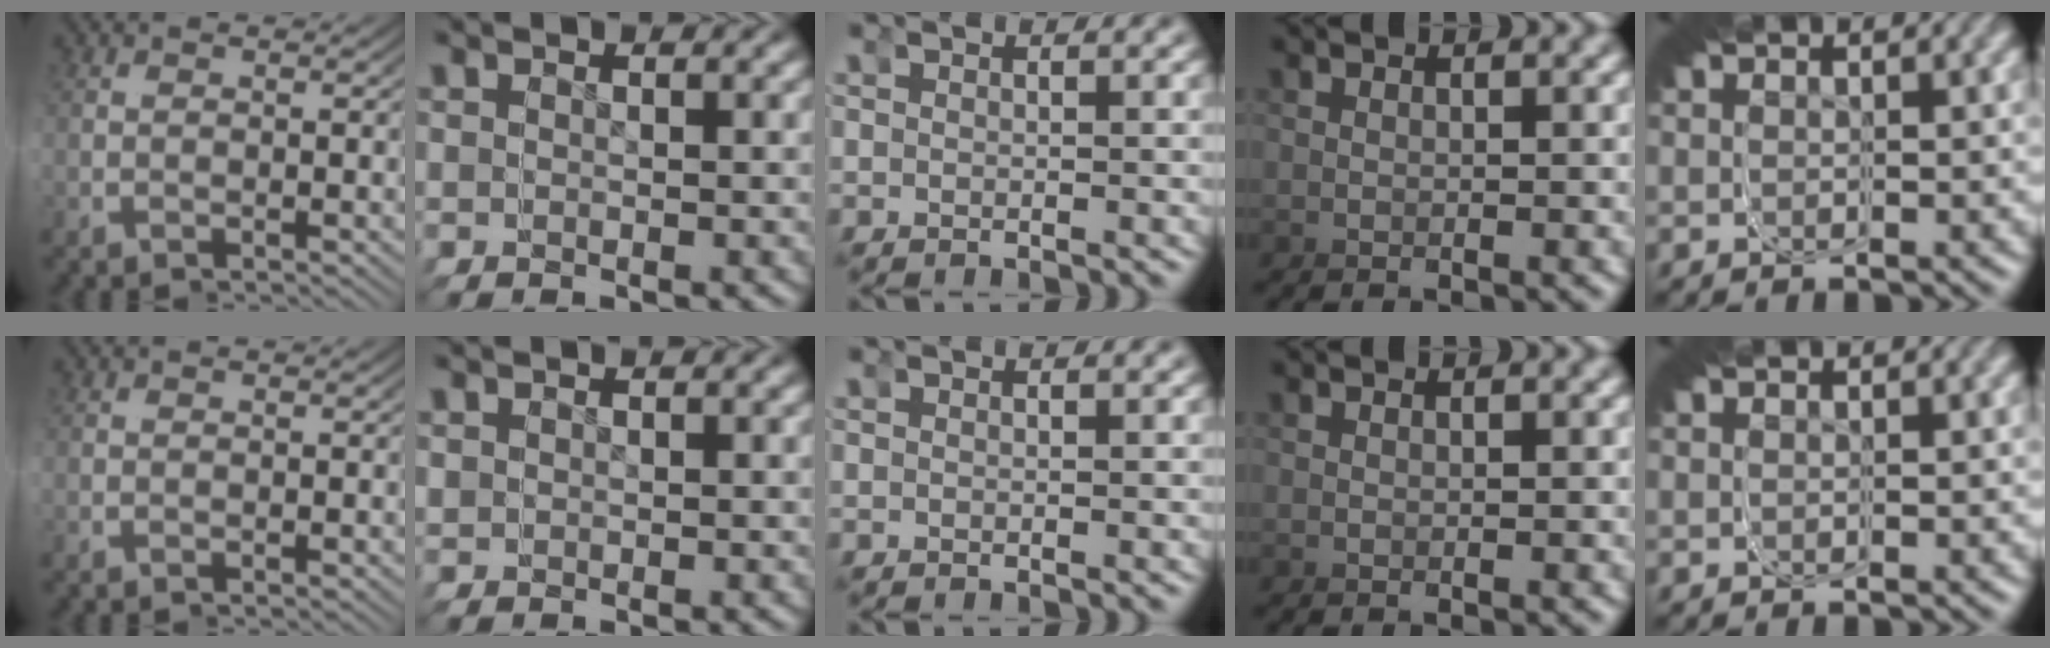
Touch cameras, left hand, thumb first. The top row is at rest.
{"index": {"total": 0.7, "force": [0.0, 0.7, -0.1], "torque": [0.004, -0.003, 0.001]}}